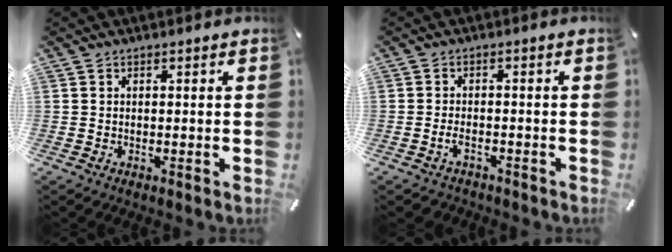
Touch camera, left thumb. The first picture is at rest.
{"total": 2.7, "force": [-1.6, 1.4, 1.7], "torque": [-0.037, 0.006, -0.033]}